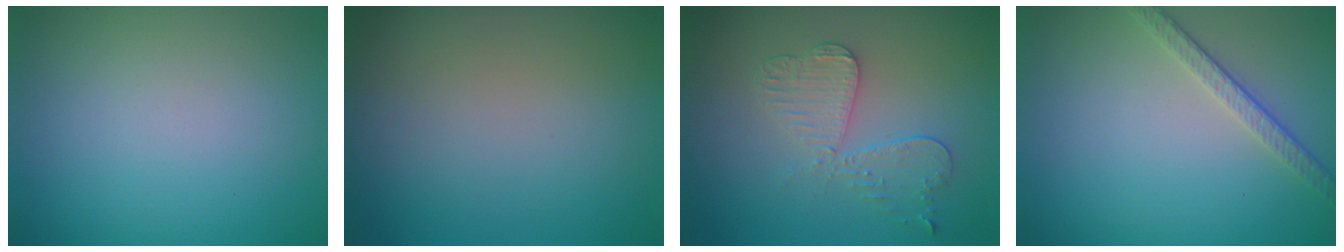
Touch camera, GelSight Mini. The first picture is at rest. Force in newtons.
{"total": 0.0}
{"total": 3.7, "press": 3.3, "slide": 1.5}
{"total": 2.5, "press": 2.1, "slide": 1.4}